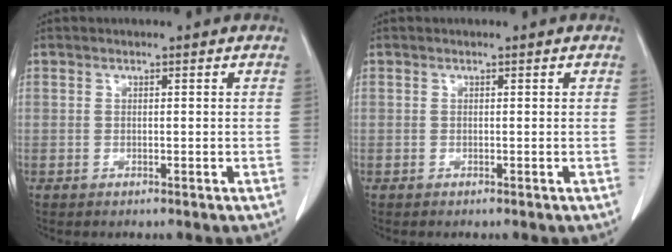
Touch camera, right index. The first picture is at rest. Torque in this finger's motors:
{"motor_torque": [0.25, -0.34, 0.01, 0.00]}